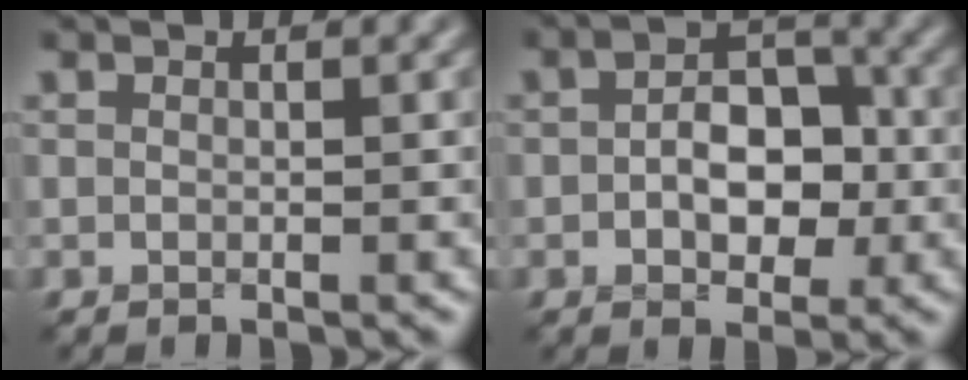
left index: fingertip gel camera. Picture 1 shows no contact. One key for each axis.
{"total": 4.7, "fx": -0.5, "fy": 2.9, "fz": 3.7, "tx": -0.052, "ty": 0.007, "tz": -0.010}